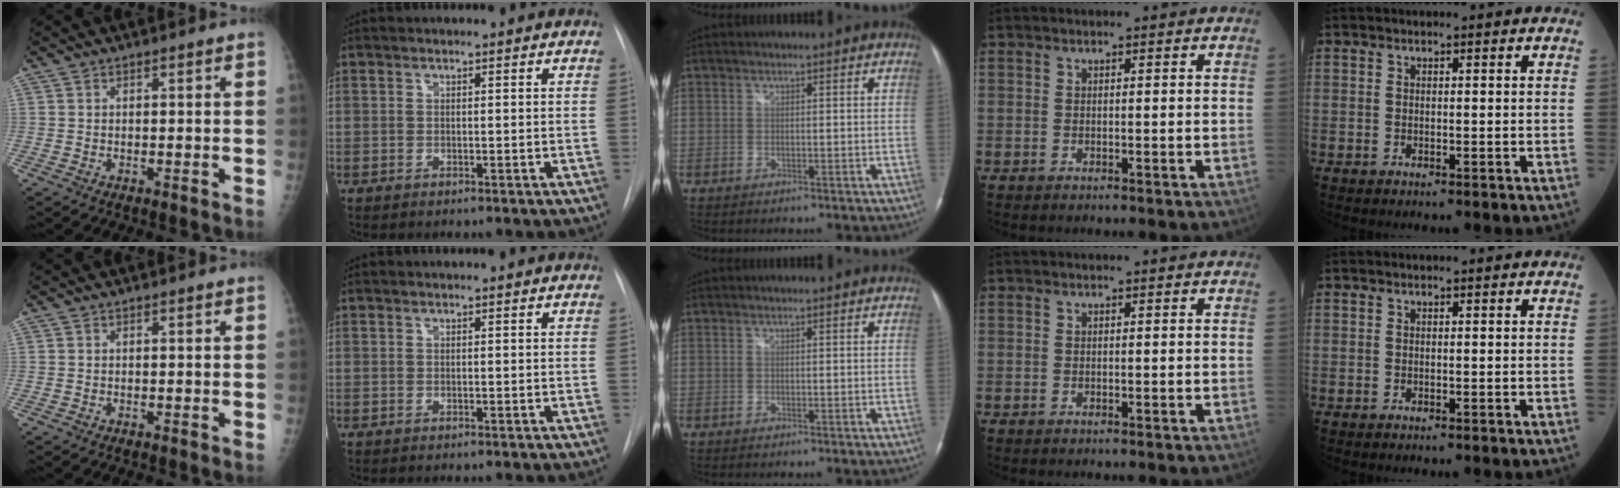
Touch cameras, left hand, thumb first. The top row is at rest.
{}